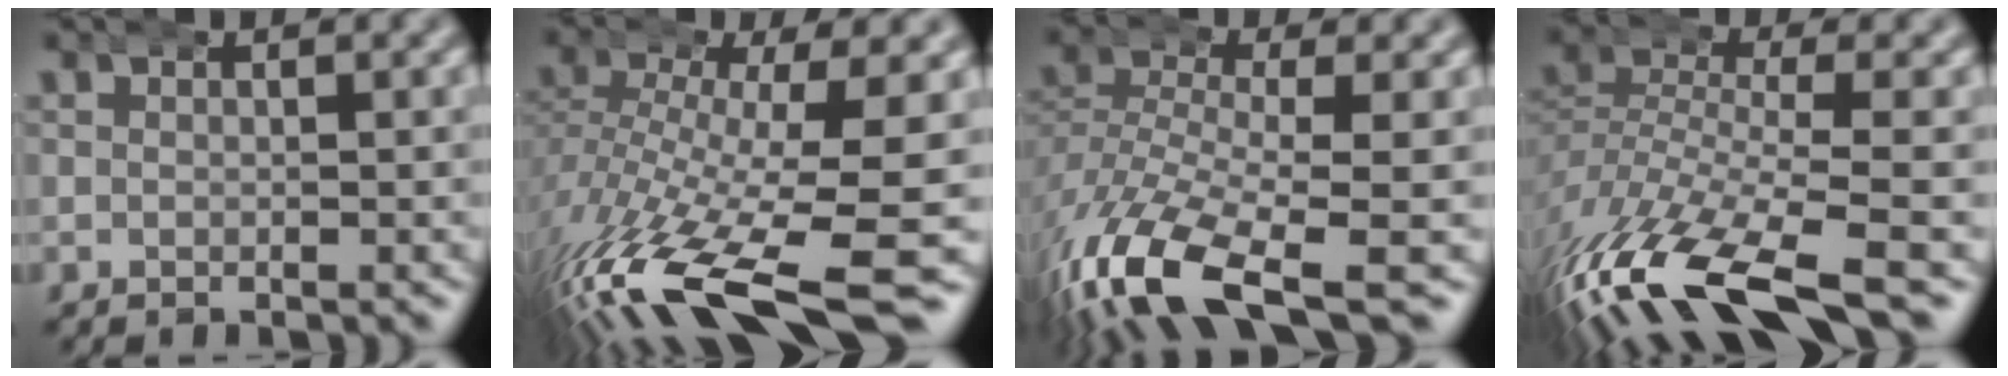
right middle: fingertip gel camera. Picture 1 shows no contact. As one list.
[{"total": 11.1, "force": [-5.9, 3.6, 8.7], "torque": [-0.173, -0.048, -0.068]}, {"total": 8.9, "force": [-4.8, 3.7, 6.5], "torque": [-0.162, -0.046, -0.059]}, {"total": 8.6, "force": [-4.5, 2.9, 6.8], "torque": [-0.158, -0.036, -0.057]}]